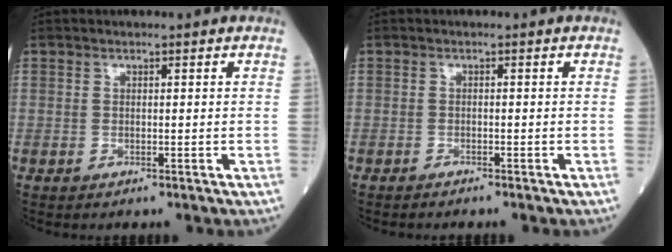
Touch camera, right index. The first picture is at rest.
{"total": 1.0, "force": [-1.0, 0.0, 0.3], "torque": [-0.009, -0.001, -0.014]}